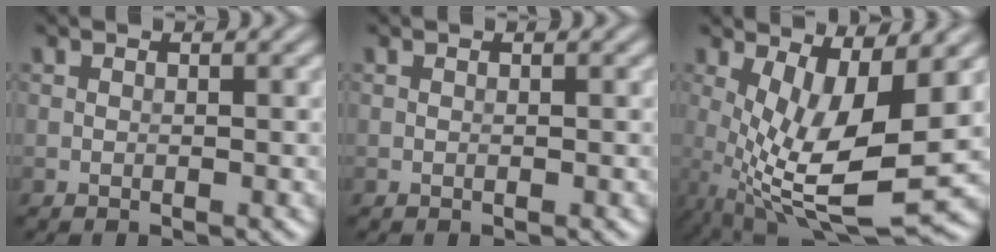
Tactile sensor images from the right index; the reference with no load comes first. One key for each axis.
{"total": 0.0}
{"total": 9.8, "fx": 0.1, "fy": 3.1, "fz": 9.3, "tx": -0.182, "ty": -0.021, "tz": 0.010}